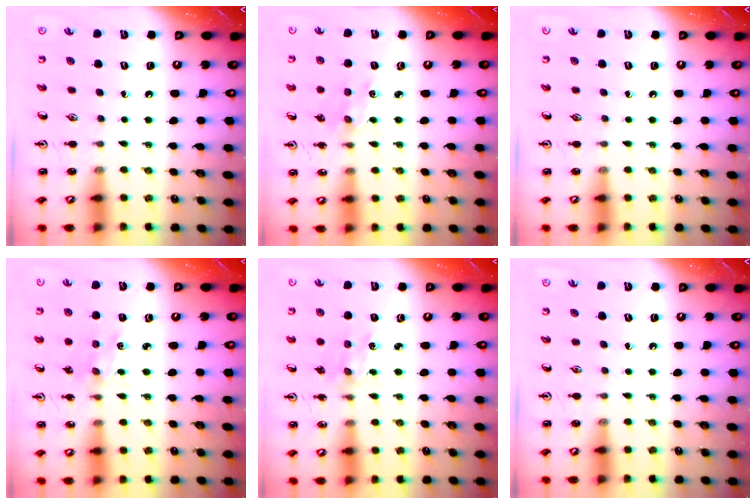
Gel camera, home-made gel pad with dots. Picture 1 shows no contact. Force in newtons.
{"total": 1.1, "press": 1.1, "slide": 0.3}
{"total": 0.0}
{"total": 1.1, "press": 1.1, "slide": 0.3}
{"total": 1.8, "press": 1.8, "slide": 0.3}
{"total": 0.0}